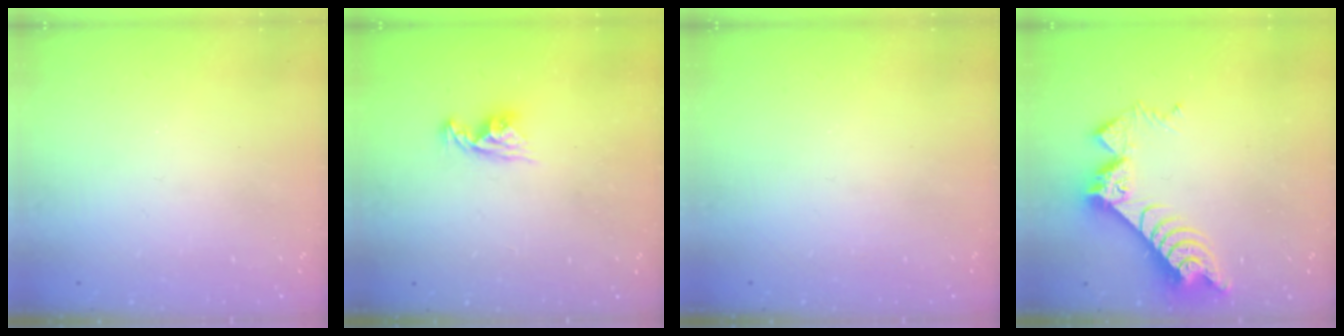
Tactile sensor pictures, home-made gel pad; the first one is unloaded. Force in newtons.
{"total": 7.6, "press": 7.6, "slide": 0.6}
{"total": 0.0}
{"total": 9.8, "press": 9.7, "slide": 0.9}